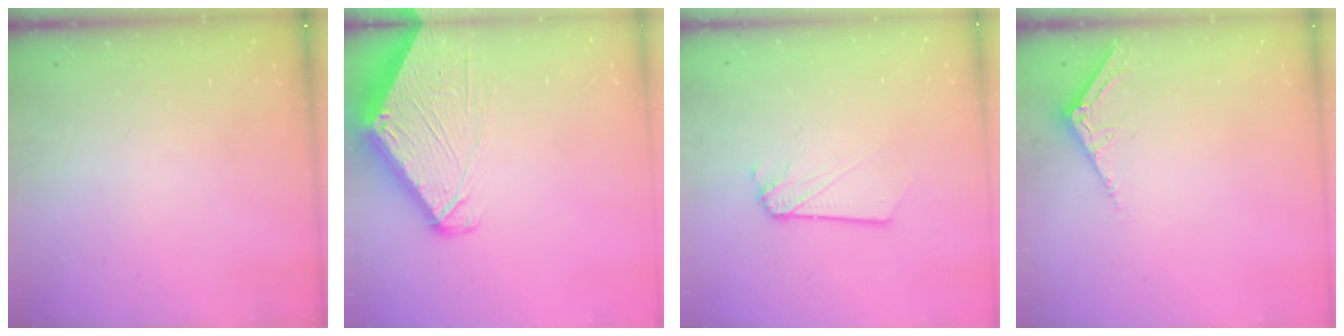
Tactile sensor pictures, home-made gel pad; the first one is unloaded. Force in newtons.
{"total": 6.9, "press": 6.9, "slide": 0.6}
{"total": 2.1, "press": 2.1, "slide": 0.3}
{"total": 3.2, "press": 3.2, "slide": 0.3}